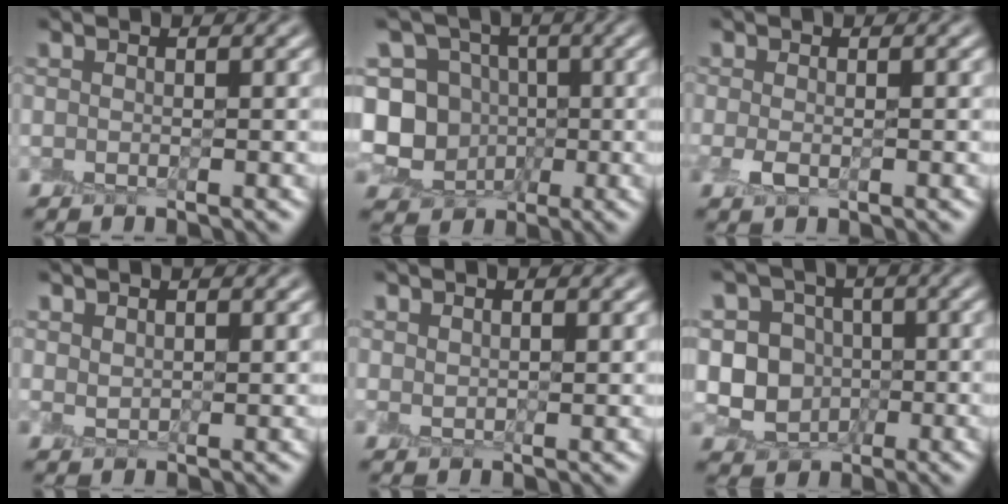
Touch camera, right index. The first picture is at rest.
{"total": 9.6, "force": [-1.2, 9.2, 2.8], "torque": [-0.066, 0.024, -0.048]}
{"total": 1.0, "force": [-0.3, 0.4, 0.9], "torque": [-0.018, -0.003, -0.005]}
{"total": 1.6, "force": [1.4, 0.5, 0.4], "torque": [-0.002, -0.003, 0.033]}
{"total": 1.3, "force": [1.2, 0.4, 0.2], "torque": [-0.001, -0.002, 0.028]}
{"total": 5.7, "force": [-0.5, 5.4, 1.7], "torque": [-0.011, 0.014, -0.032]}